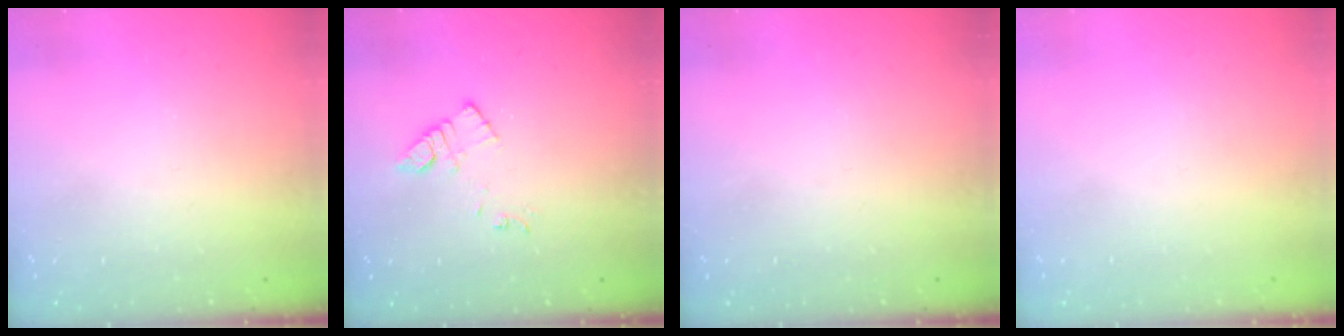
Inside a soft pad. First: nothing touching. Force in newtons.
{"total": 8.3, "press": 8.3, "slide": 0.6}
{"total": 0.0}
{"total": 1.5, "press": 1.5, "slide": 0.1}